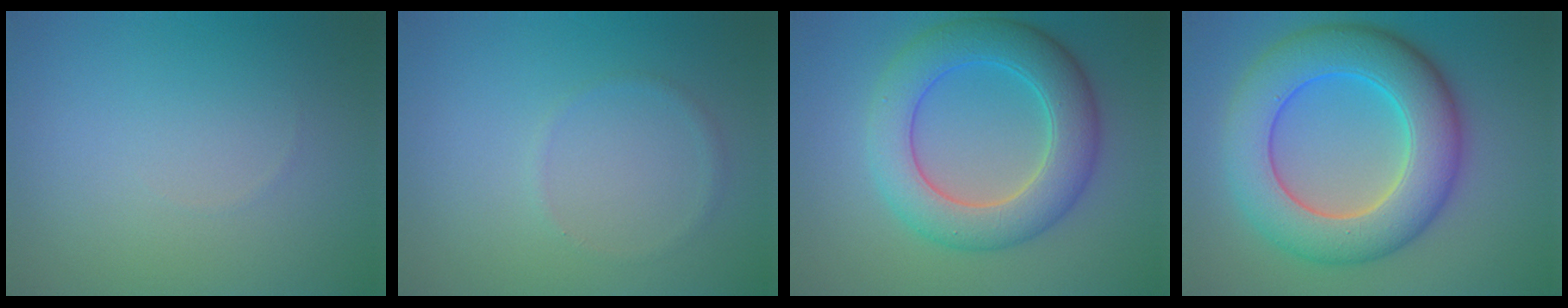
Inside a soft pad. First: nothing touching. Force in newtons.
{"total": 0.8, "press": 0.8, "slide": 0.2}
{"total": 7.3, "press": 7.3, "slide": 0.3}
{"total": 9.9, "press": 9.9, "slide": 0.5}